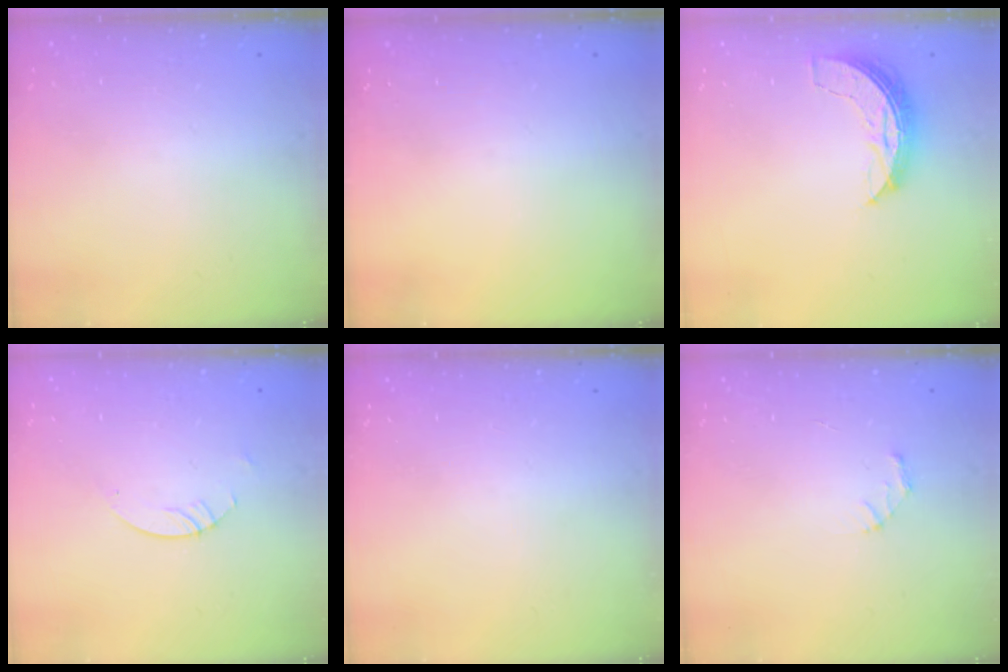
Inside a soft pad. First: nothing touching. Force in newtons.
{"total": 0.0}
{"total": 6.8, "press": 6.8, "slide": 0.6}
{"total": 3.0, "press": 2.9, "slide": 0.3}
{"total": 0.0}
{"total": 2.1, "press": 2.1, "slide": 0.2}